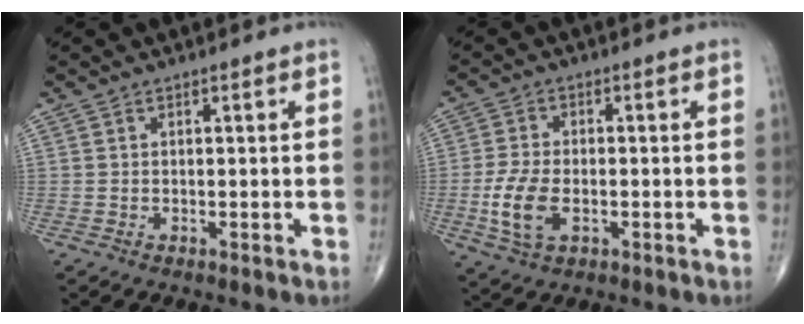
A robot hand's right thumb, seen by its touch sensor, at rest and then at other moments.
{"total": 8.1, "force": [-1.9, 4.4, 6.5], "torque": [-0.141, -0.001, -0.034]}